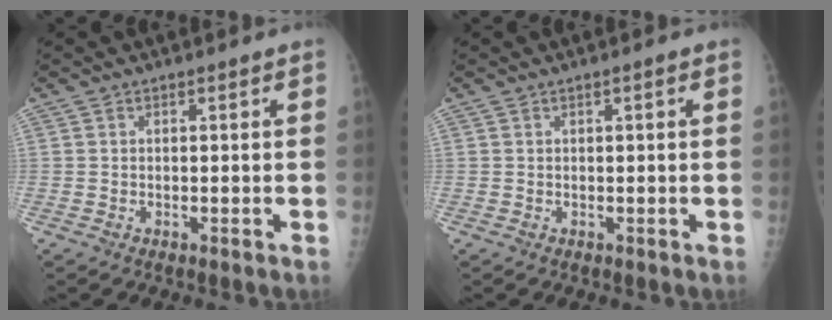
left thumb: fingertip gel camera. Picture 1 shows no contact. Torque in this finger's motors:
{"motor_torque": [-0.15, 0.01, -0.35, -0.15, 0.06]}